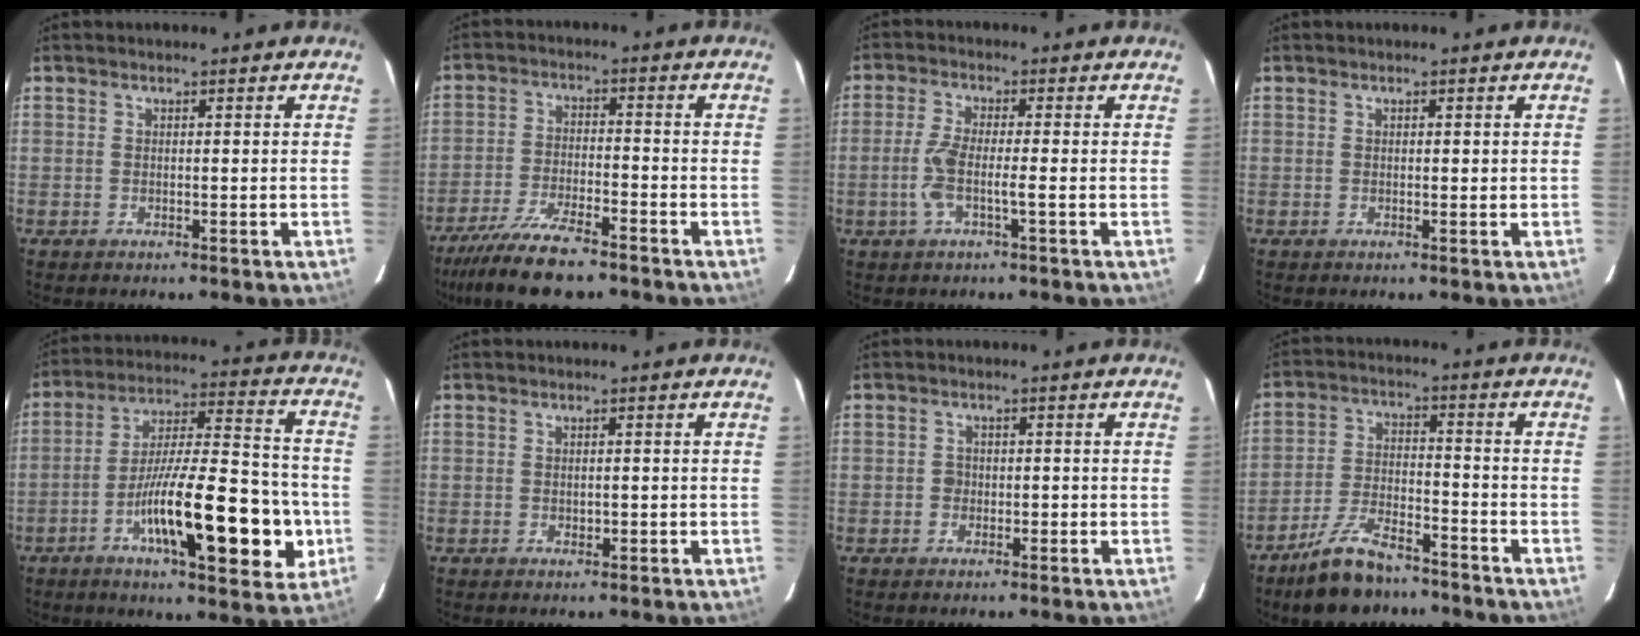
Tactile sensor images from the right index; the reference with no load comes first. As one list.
[{"total": 9.7, "force": [-8.0, 1.7, 5.4], "torque": [-0.096, -0.025, -0.140]}, {"total": 4.7, "force": [-1.2, 0.4, 4.6], "torque": [-0.103, 0.004, -0.024]}, {"total": 0.6, "force": [0.2, 0.2, 0.5], "torque": [-0.009, 0.000, 0.003]}, {"total": 20.3, "force": [-6.3, 4.0, 18.9], "torque": [-0.288, 0.010, -0.093]}, {"total": 0.9, "force": [-0.1, 0.5, 0.8], "torque": [-0.014, -0.001, 0.000]}, {"total": 1.4, "force": [-0.4, 1.2, 0.6], "torque": [-0.006, 0.005, -0.006]}, {"total": 9.9, "force": [-7.7, 3.2, 5.4], "torque": [-0.112, -0.011, -0.141]}]